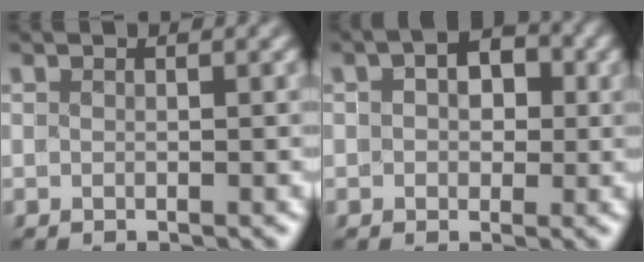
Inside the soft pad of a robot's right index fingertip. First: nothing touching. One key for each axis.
{"total": 3.4, "fx": 1.0, "fy": 2.5, "fz": 2.0, "tx": -0.010, "ty": 0.011, "tz": 0.001}